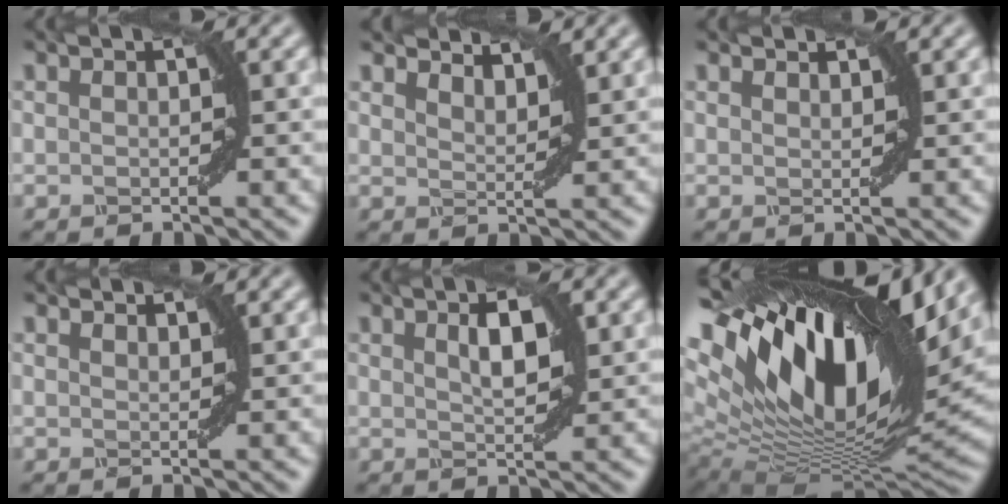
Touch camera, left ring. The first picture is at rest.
{"total": 3.0, "force": [3.0, 0.3, 0.4], "torque": [-0.013, 0.004, 0.041]}
{"total": 0.7, "force": [0.6, -0.1, -0.3], "torque": [0.002, 0.004, 0.010]}
{"total": 0.9, "force": [0.9, -0.1, -0.2], "torque": [0.003, 0.004, 0.015]}
{"total": 2.3, "force": [0.6, 0.7, 2.2], "torque": [-0.041, 0.011, 0.019]}
{"total": 18.5, "force": [7.3, 8.0, 15.0], "torque": [-0.274, 0.037, 0.125]}